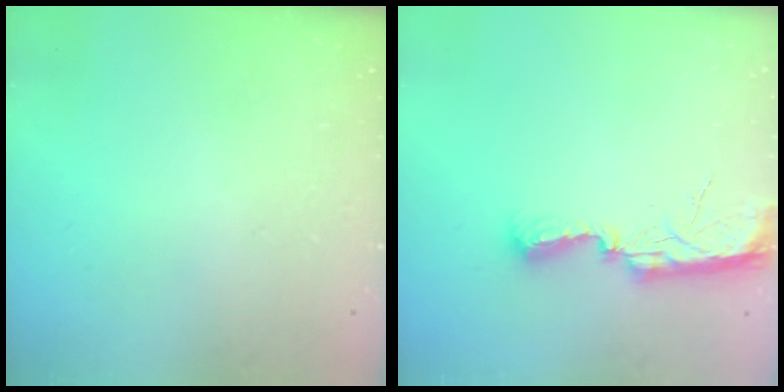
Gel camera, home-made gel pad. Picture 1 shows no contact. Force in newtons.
{"total": 10.6, "press": 9.2, "slide": 5.3}